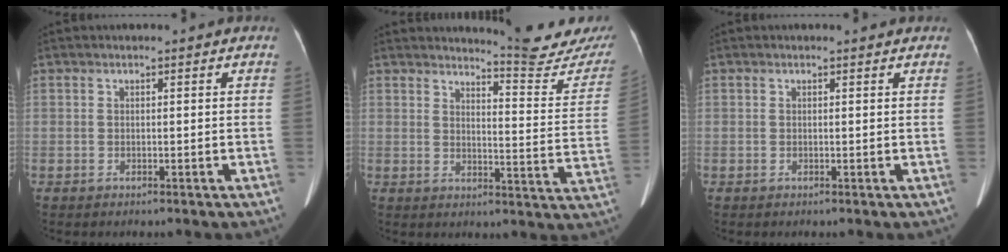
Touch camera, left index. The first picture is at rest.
{"total": 13.5, "force": [13.3, -0.7, 2.2], "torque": [-0.019, -0.103, 0.145]}
{"total": 0.8, "force": [0.8, 0.0, 0.1], "torque": [-0.008, -0.002, 0.009]}